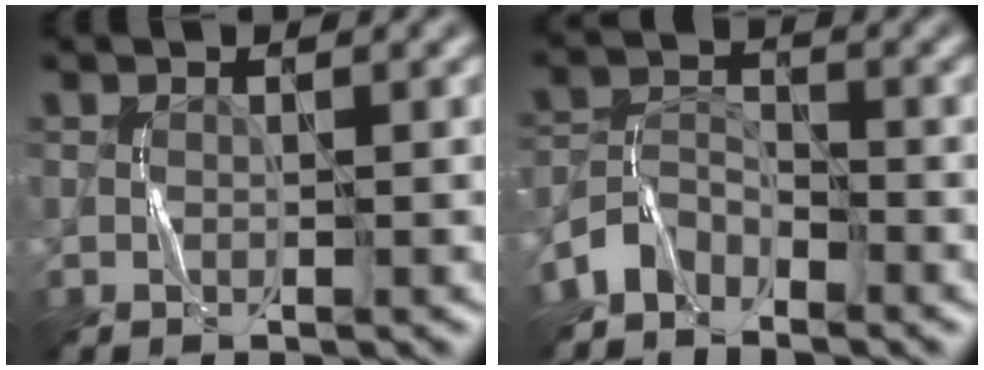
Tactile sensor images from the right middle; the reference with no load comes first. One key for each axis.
{"total": 3.0, "fx": -2.6, "fy": 1.2, "fz": 0.7, "tx": -0.013, "ty": 0.008, "tz": -0.063}